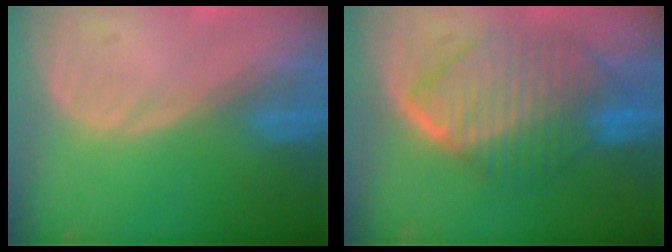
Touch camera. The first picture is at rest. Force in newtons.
{"total": 10.2, "press": 10.1, "slide": 1.1}